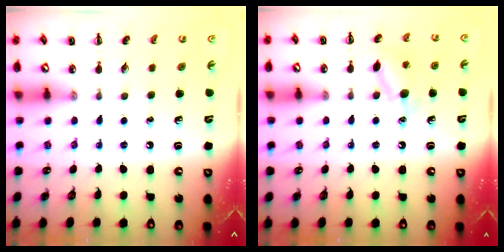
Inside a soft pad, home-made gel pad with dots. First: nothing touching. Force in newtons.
{"total": 10.6, "press": 10.5, "slide": 1.6}